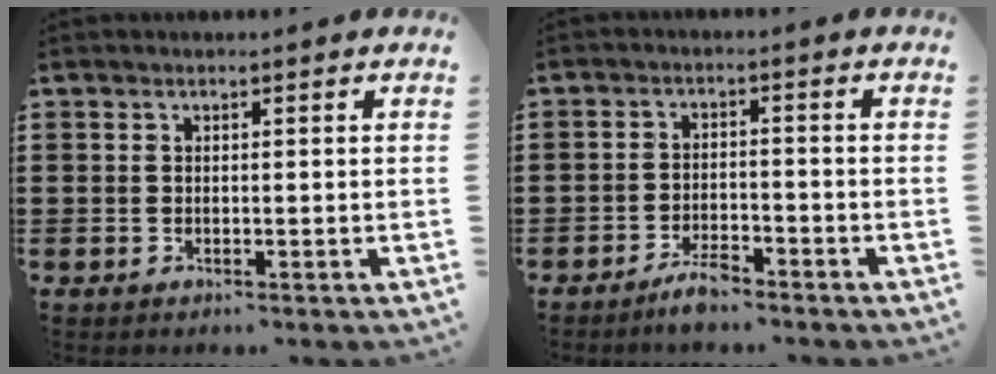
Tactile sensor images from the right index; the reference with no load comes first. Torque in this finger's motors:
{"motor_torque": [1.58, -0.56, 0.18, 0.03]}